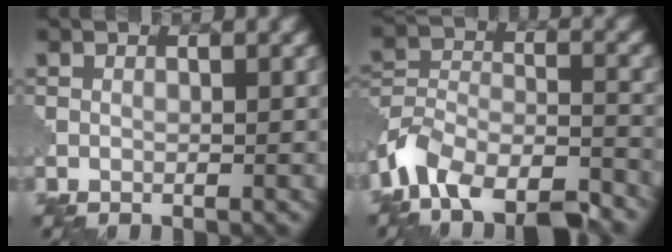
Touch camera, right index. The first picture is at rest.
{"total": 10.3, "force": [-8.1, 4.4, 4.7], "torque": [-0.087, -0.005, -0.137]}